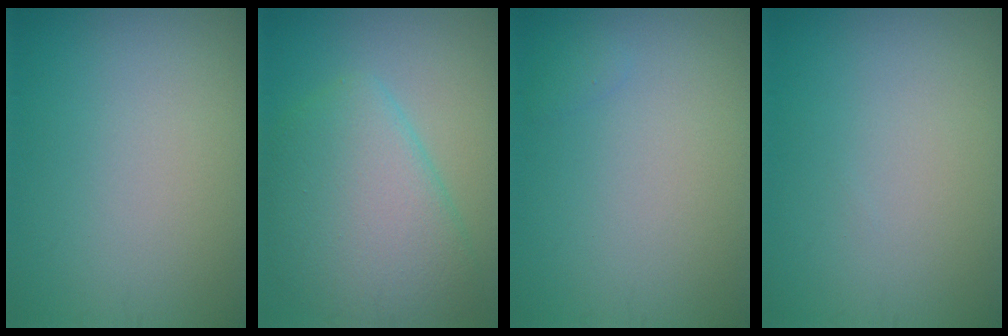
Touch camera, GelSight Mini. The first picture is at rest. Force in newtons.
{"total": 7.4, "press": 7.4, "slide": 0.4}
{"total": 0.5, "press": 0.5, "slide": 0.0}
{"total": 0.0}